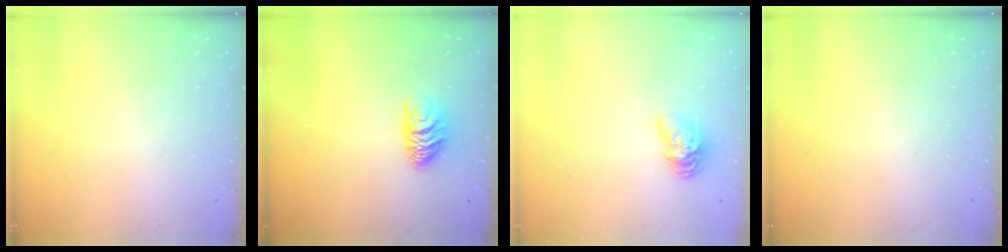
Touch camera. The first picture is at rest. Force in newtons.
{"total": 7.9, "press": 7.9, "slide": 0.7}
{"total": 8.6, "press": 8.6, "slide": 0.4}
{"total": 0.0}